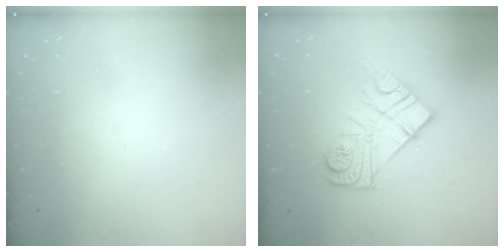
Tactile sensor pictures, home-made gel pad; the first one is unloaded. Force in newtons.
{"total": 13.9, "press": 13.8, "slide": 0.9}